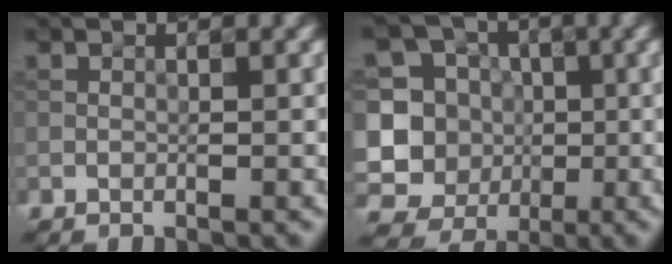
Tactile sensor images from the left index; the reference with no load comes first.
{"total": 10.9, "force": [0.1, 10.7, 2.4], "torque": [-0.090, 0.017, -0.008]}